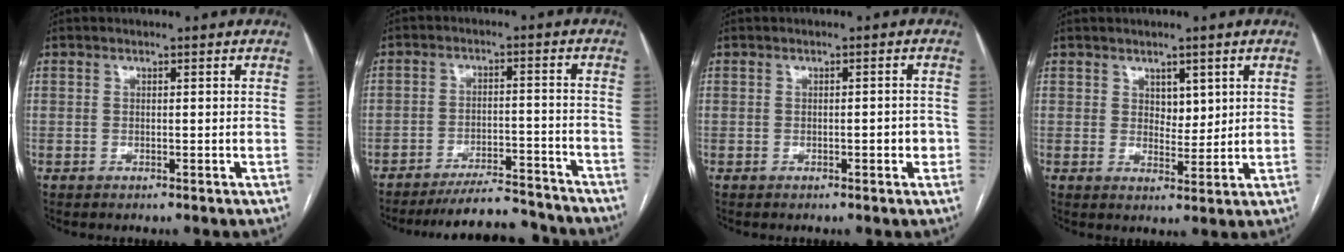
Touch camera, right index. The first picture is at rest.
{"total": 12.7, "force": [-12.3, 2.2, 2.7], "torque": [-0.026, 0.016, -0.172]}
{"total": 1.8, "force": [-0.6, 0.6, 1.6], "torque": [-0.020, 0.005, -0.006]}
{"total": 3.2, "force": [1.4, 1.9, 2.1], "torque": [-0.029, 0.000, 0.028]}